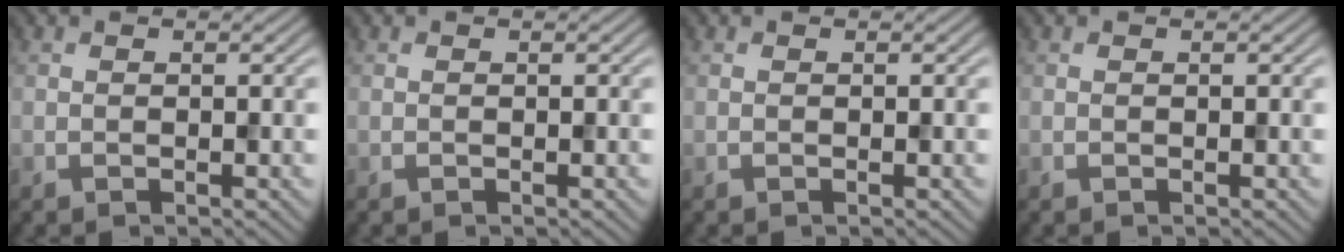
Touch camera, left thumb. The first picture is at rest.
{"total": 0.0}
{"total": 0.0}
{"total": 0.0}